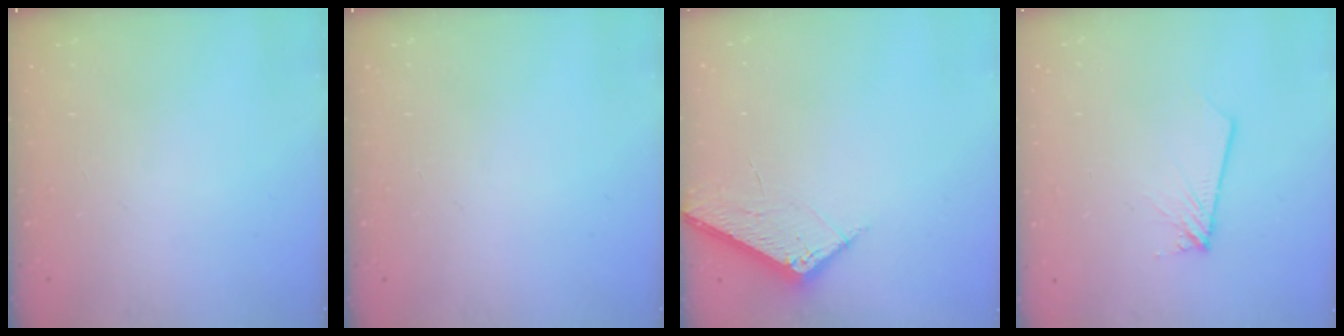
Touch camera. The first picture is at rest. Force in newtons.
{"total": 0.0}
{"total": 4.7, "press": 4.7, "slide": 0.5}
{"total": 2.0, "press": 2.0, "slide": 0.2}